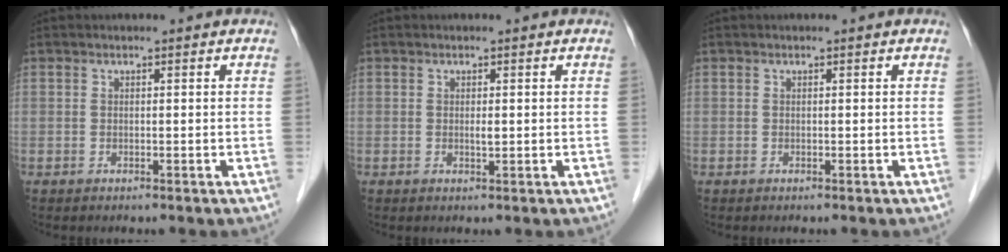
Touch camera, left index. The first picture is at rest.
{"total": 0.9, "force": [0.2, 0.2, 0.8], "torque": [-0.018, -0.001, 0.003]}
{"total": 0.0}